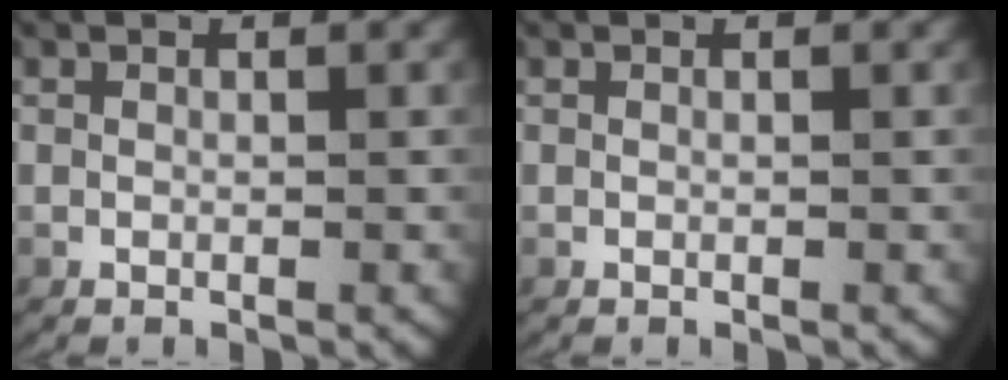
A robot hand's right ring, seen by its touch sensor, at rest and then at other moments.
{"total": 0.0}